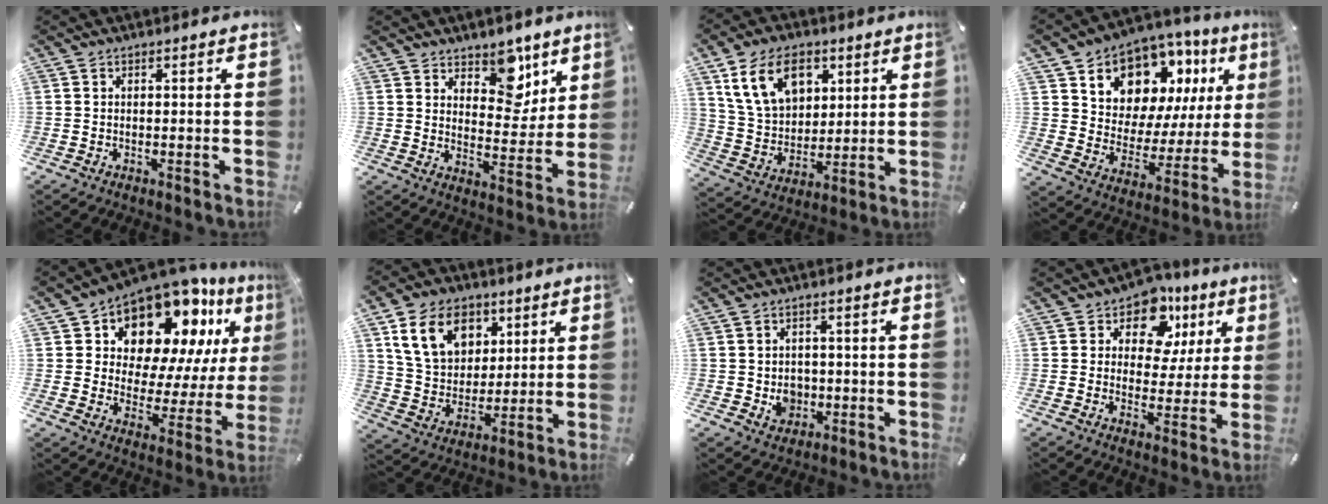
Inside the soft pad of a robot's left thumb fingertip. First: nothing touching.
{"total": 10.9, "force": [7.3, 6.7, 4.4], "torque": [-0.040, -0.058, 0.129]}
{"total": 14.0, "force": [6.6, 9.9, 7.5], "torque": [-0.155, -0.009, 0.124]}
{"total": 12.3, "force": [8.8, 8.0, 3.1], "torque": [-0.065, -0.084, 0.161]}
{"total": 15.3, "force": [11.4, 8.3, 6.0], "torque": [-0.097, -0.102, 0.198]}
{"total": 15.0, "force": [6.6, 11.3, 7.2], "torque": [-0.149, -0.011, 0.126]}
{"total": 5.1, "force": [-0.7, 4.7, 2.0], "torque": [-0.012, 0.001, -0.012]}
{"total": 11.4, "force": [6.2, 7.7, 5.6], "torque": [-0.090, -0.035, 0.110]}